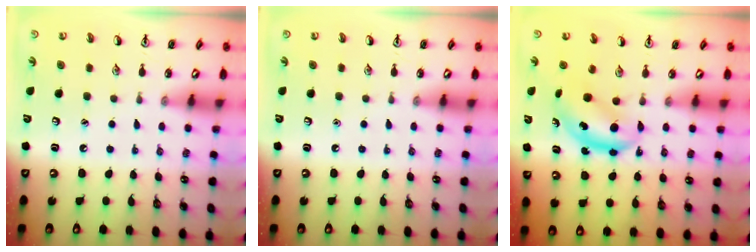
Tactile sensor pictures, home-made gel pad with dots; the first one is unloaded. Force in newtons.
{"total": 0.0}
{"total": 5.3, "press": 5.2, "slide": 0.5}